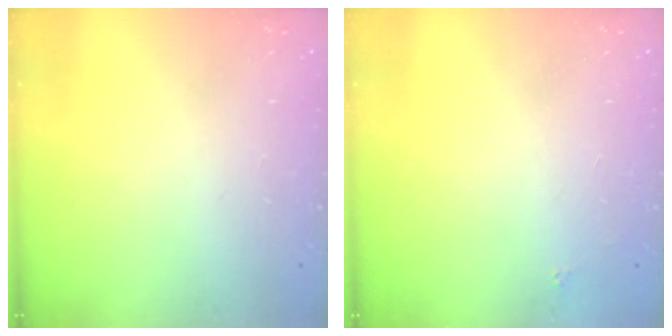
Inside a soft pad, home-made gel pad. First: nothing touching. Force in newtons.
{"total": 1.6, "press": 1.5, "slide": 0.2}